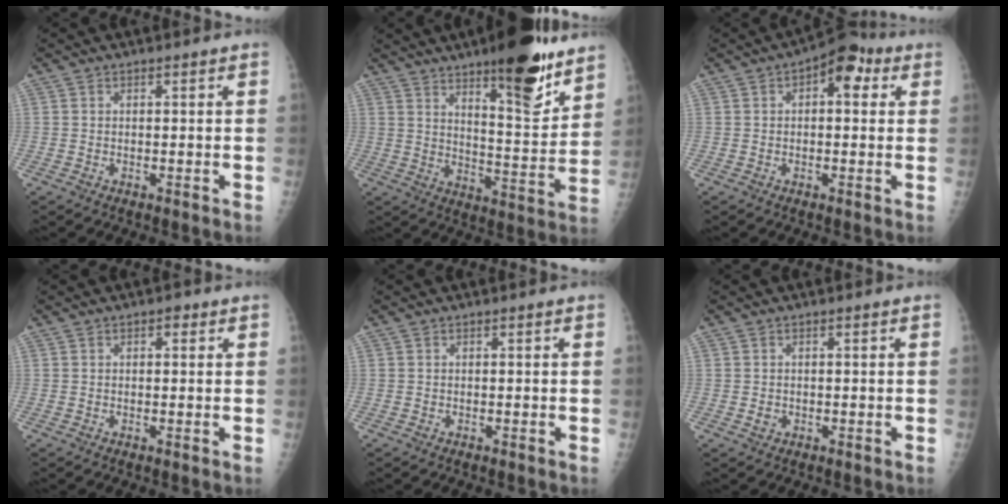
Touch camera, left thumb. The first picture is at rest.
{"total": 17.1, "force": [11.4, 4.5, 11.9], "torque": [-0.136, -0.080, 0.175]}
{"total": 7.7, "force": [2.7, 4.2, 6.0], "torque": [-0.048, 0.013, 0.025]}
{"total": 1.5, "force": [0.7, 0.9, 1.0], "torque": [-0.006, 0.000, 0.007]}
{"total": 0.0}
{"total": 1.0, "force": [-0.1, 0.9, 0.5], "torque": [-0.005, 0.001, 0.001]}